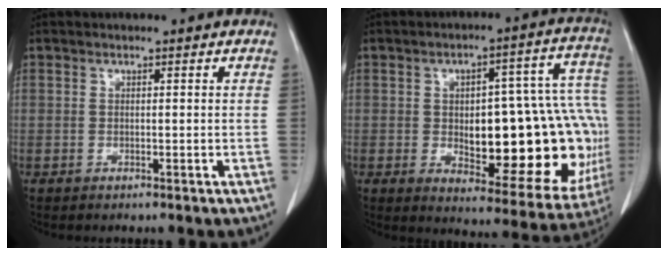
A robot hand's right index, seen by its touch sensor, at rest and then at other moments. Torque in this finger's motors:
{"motor_torque": [0.57, 0.03, 0.86, 0.15]}